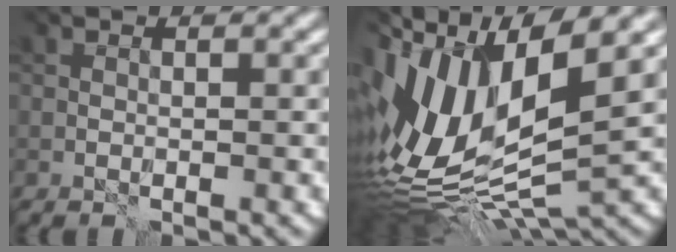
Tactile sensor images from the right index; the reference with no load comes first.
{"total": 13.9, "force": [0.8, 6.1, 12.5], "torque": [-0.265, 0.005, 0.013]}